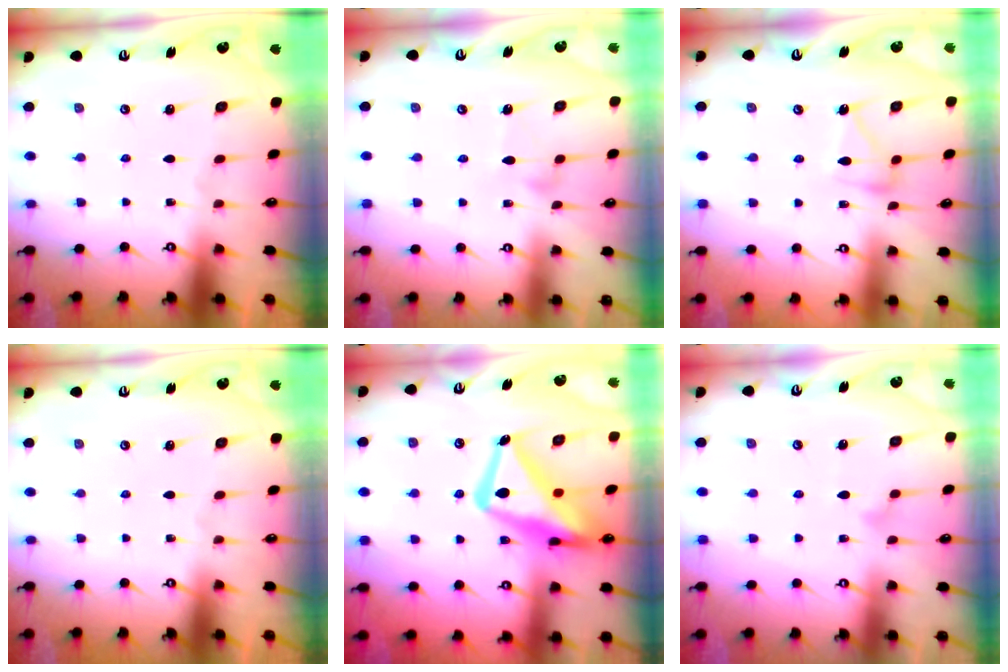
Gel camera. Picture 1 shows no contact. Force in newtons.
{"total": 5.6, "press": 5.6, "slide": 0.2}
{"total": 10.4, "press": 10.4, "slide": 0.6}
{"total": 0.0}
{"total": 19.4, "press": 19.3, "slide": 1.7}
{"total": 8.6, "press": 8.6, "slide": 0.3}